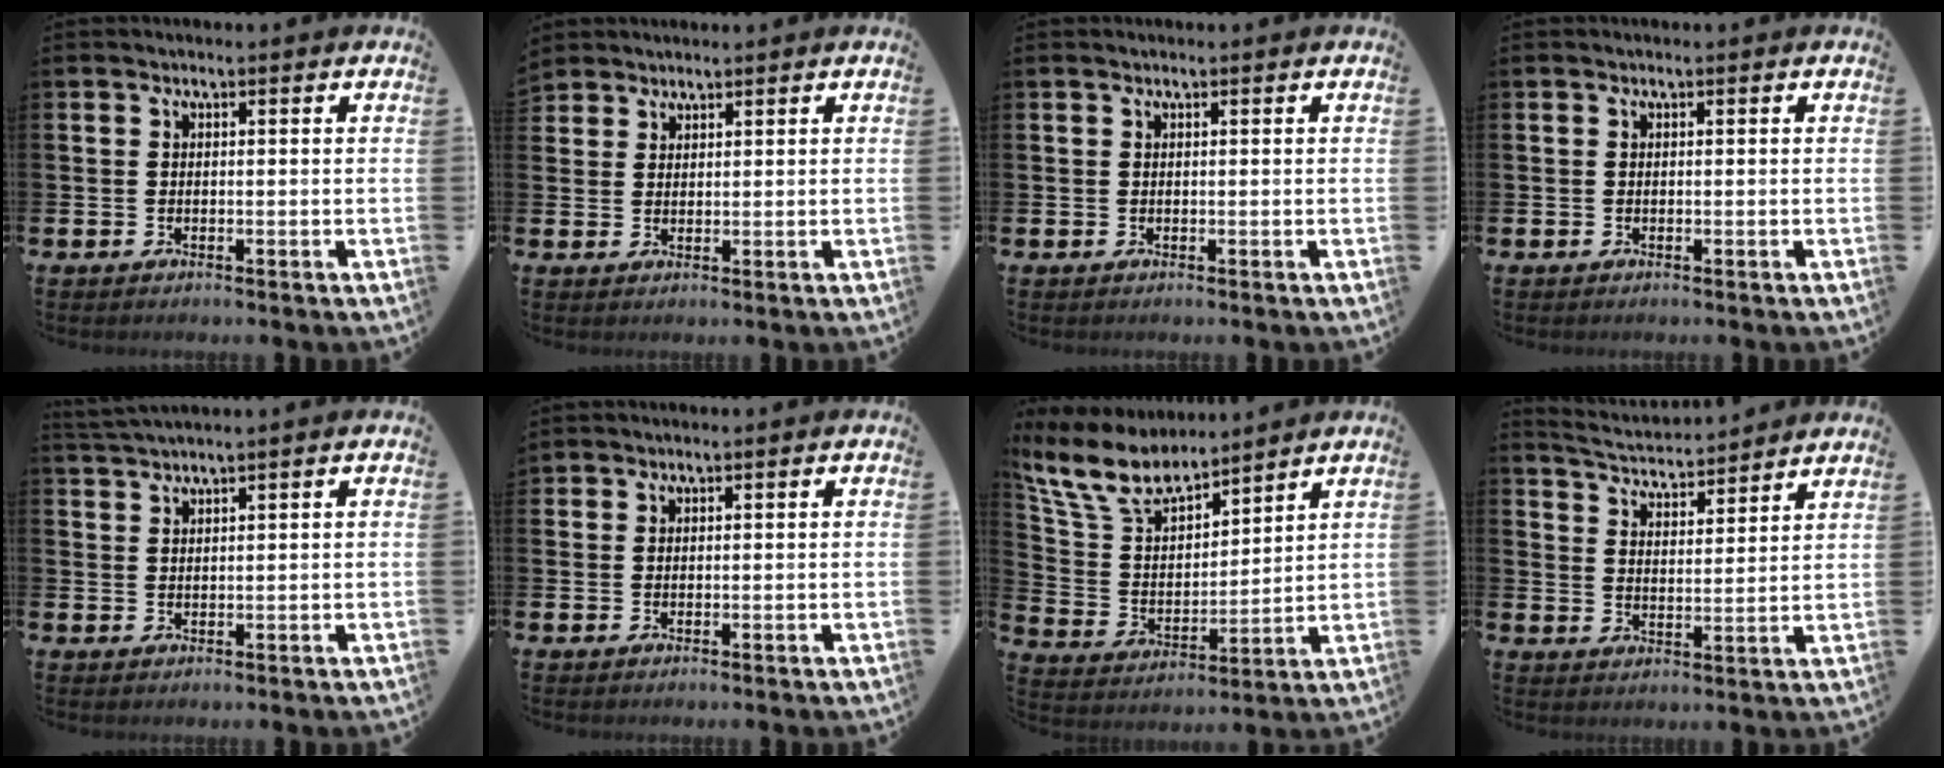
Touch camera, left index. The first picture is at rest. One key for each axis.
{"total": 2.6, "fx": 2.5, "fy": 0.8, "fz": -0.3, "tx": 0.010, "ty": -0.009, "tz": 0.046}
{"total": 0.0}
{"total": 0.0}
{"total": 2.0, "fx": 2.0, "fy": -0.5, "fz": 0.0, "tx": -0.007, "ty": -0.004, "tz": 0.039}
{"total": 1.2, "fx": 1.2, "fy": 0.4, "fz": -0.1, "tx": 0.010, "ty": -0.001, "tz": 0.020}
{"total": 10.1, "fx": 8.8, "fy": 3.5, "fz": 3.4, "tx": -0.114, "ty": -0.046, "tz": 0.162}
{"total": 4.2, "fx": 4.2, "fy": 0.1, "fz": 0.2, "tx": -0.026, "ty": -0.038, "tz": 0.069}